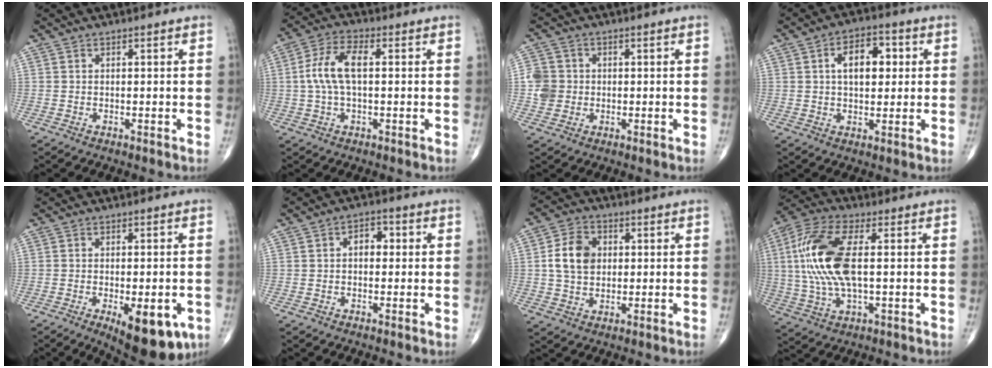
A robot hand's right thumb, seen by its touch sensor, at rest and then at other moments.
{"total": 8.5, "force": [0.7, 3.8, 7.5], "torque": [-0.164, 0.022, 0.011]}
{"total": 5.0, "force": [-0.2, 4.7, 1.6], "torque": [-0.015, 0.006, -0.007]}
{"total": 8.9, "force": [1.8, 5.1, 7.0], "torque": [-0.086, 0.009, 0.025]}
{"total": 12.5, "force": [-5.1, 5.1, 10.3], "torque": [-0.119, -0.003, -0.059]}
{"total": 3.8, "force": [0.3, 2.5, 2.8], "torque": [-0.028, 0.013, -0.002]}
{"total": 8.4, "force": [1.1, 6.3, 5.4], "torque": [-0.081, 0.006, 0.016]}
{"total": 16.5, "force": [1.8, 6.8, 14.9], "torque": [-0.332, 0.011, 0.032]}